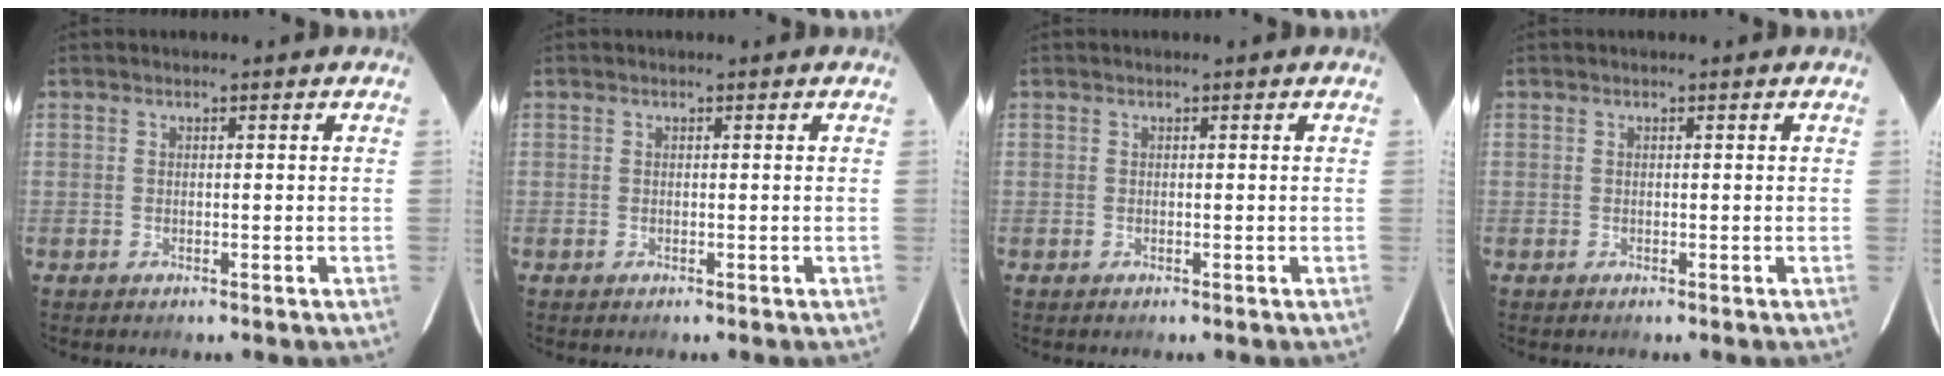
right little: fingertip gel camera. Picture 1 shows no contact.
{"total": 0.0}
{"total": 0.0}
{"total": 0.0}